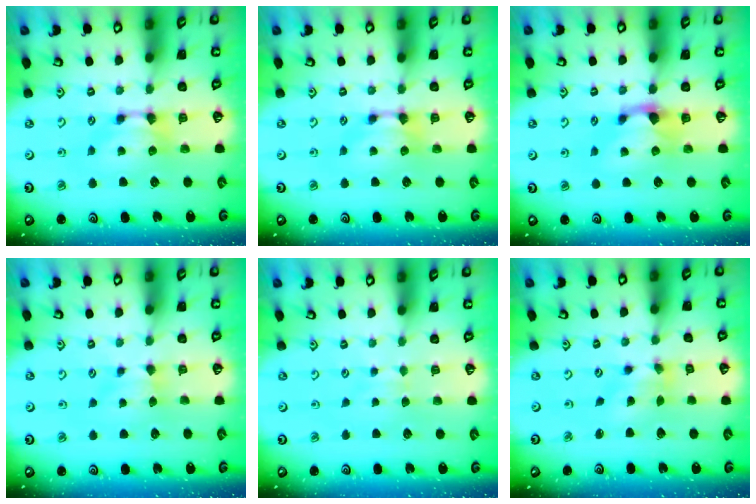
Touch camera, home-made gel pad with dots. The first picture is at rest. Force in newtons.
{"total": 0.0}
{"total": 1.1, "press": 0.1, "slide": 1.1}
{"total": 1.8, "press": 1.6, "slide": 0.7}
{"total": 3.1, "press": 3.1, "slide": 0.3}
{"total": 1.4, "press": 0.6, "slide": 1.3}